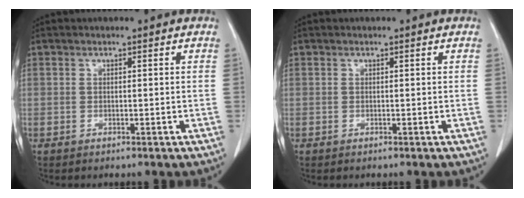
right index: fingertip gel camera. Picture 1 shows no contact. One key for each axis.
{"total": 0.0}